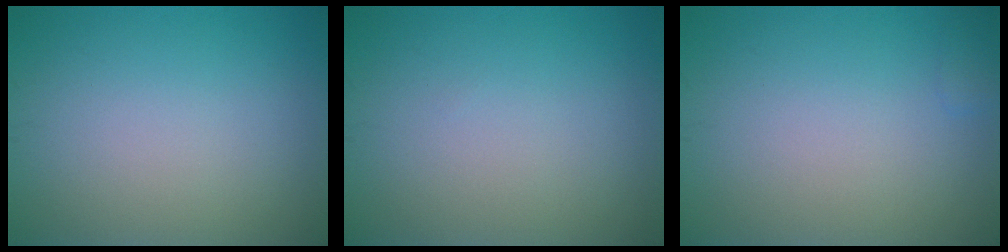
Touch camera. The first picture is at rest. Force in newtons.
{"total": 0.0}
{"total": 0.7, "press": 0.7, "slide": 0.0}